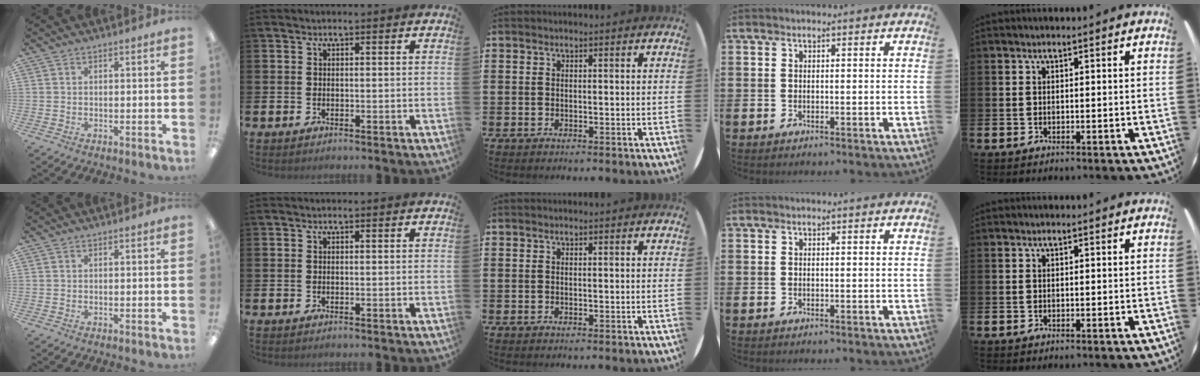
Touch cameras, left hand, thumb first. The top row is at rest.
{}